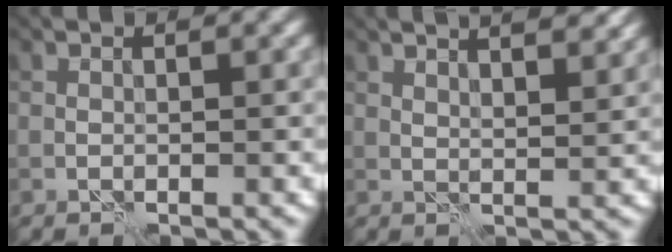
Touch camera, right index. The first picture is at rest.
{"total": 7.5, "force": [5.2, 2.8, 4.6], "torque": [-0.038, 0.033, 0.042]}